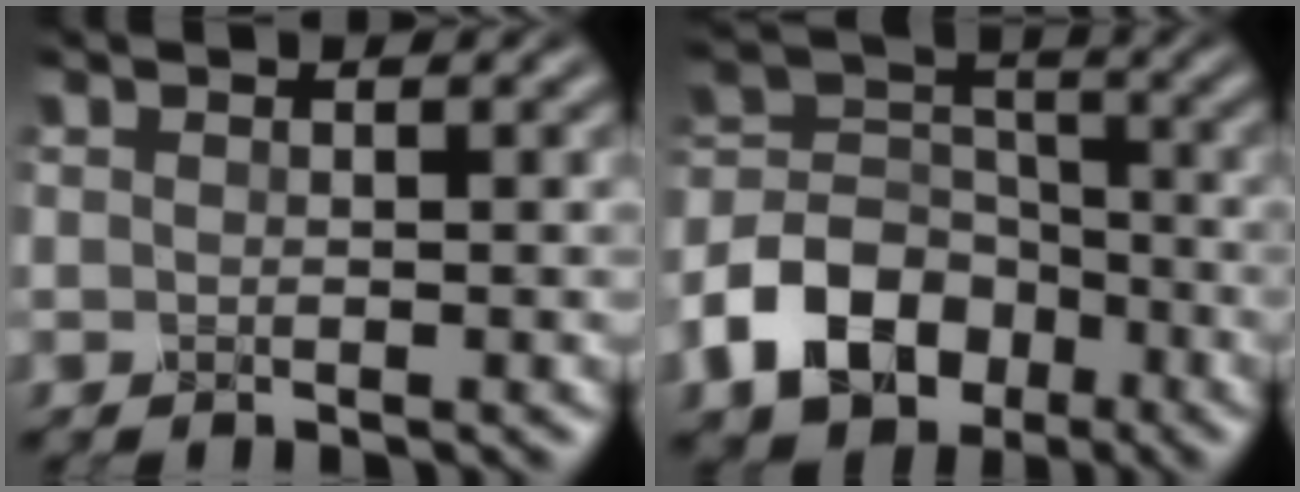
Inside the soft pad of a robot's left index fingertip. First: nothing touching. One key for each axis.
{"total": 8.3, "fx": -4.2, "fy": 5.9, "fz": 4.1, "tx": -0.079, "ty": -0.001, "tz": -0.091}